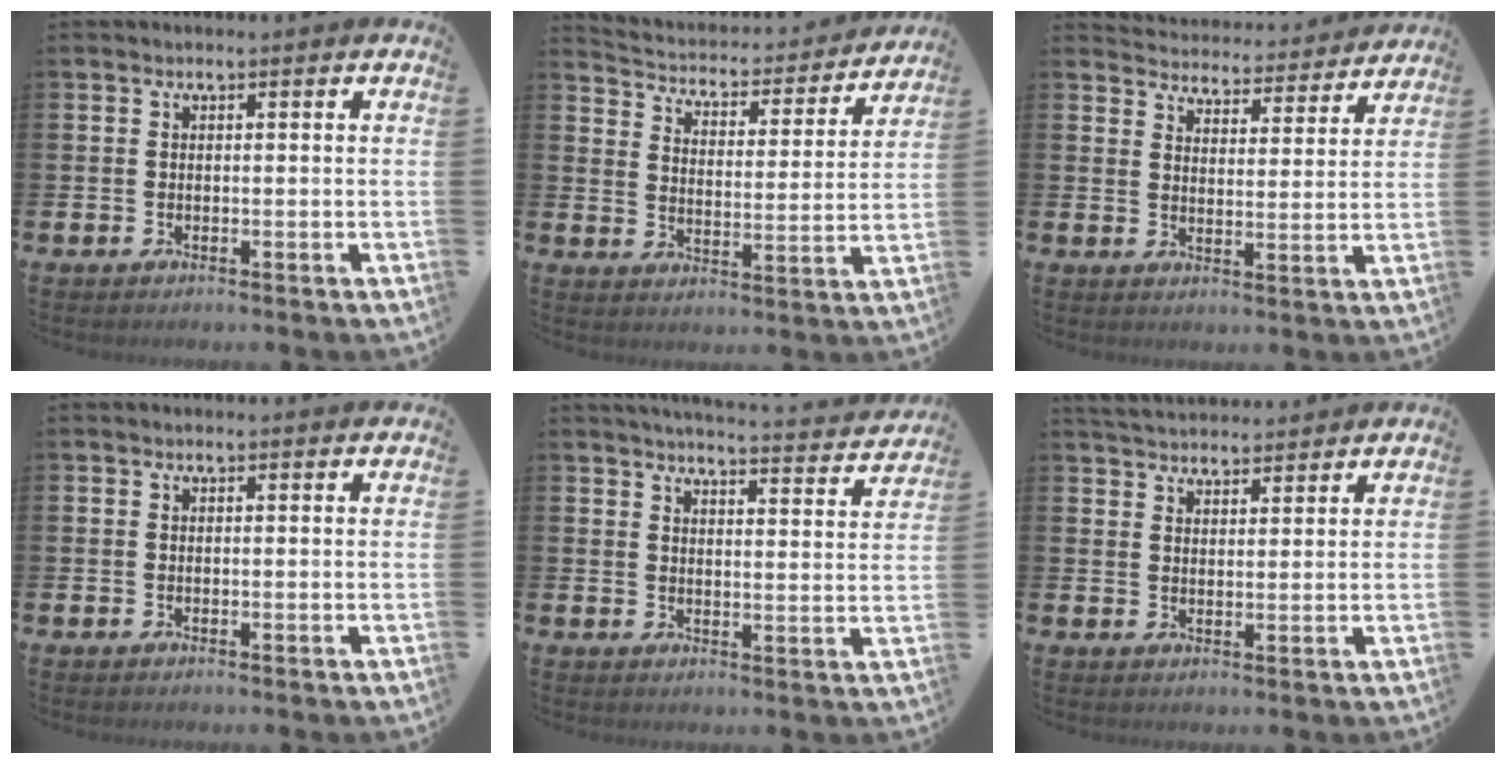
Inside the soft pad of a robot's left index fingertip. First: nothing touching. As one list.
[{"total": 3.9, "force": [3.7, 1.2, 0.6], "torque": [-0.037, -0.036, 0.053]}, {"total": 4.7, "force": [4.7, 0.7, -0.2], "torque": [-0.012, -0.045, 0.079]}, {"total": 0.0}, {"total": 4.6, "force": [4.5, -0.1, 0.8], "torque": [-0.016, -0.039, 0.072]}, {"total": 4.0, "force": [4.0, 0.6, 0.1], "torque": [-0.008, -0.023, 0.072]}]